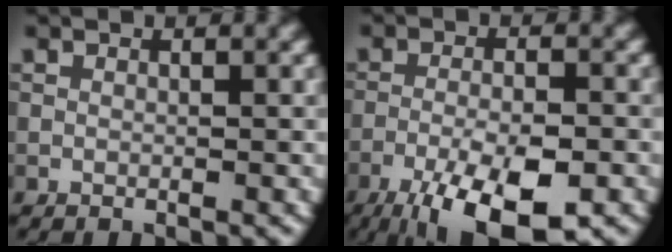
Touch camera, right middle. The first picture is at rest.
{"total": 10.0, "force": [-6.3, 3.0, 7.2], "torque": [-0.129, -0.027, -0.101]}